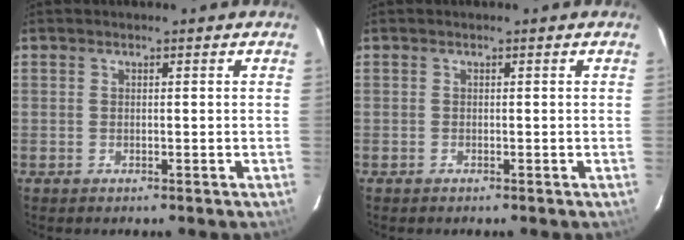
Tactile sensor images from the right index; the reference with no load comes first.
{"total": 0.0}